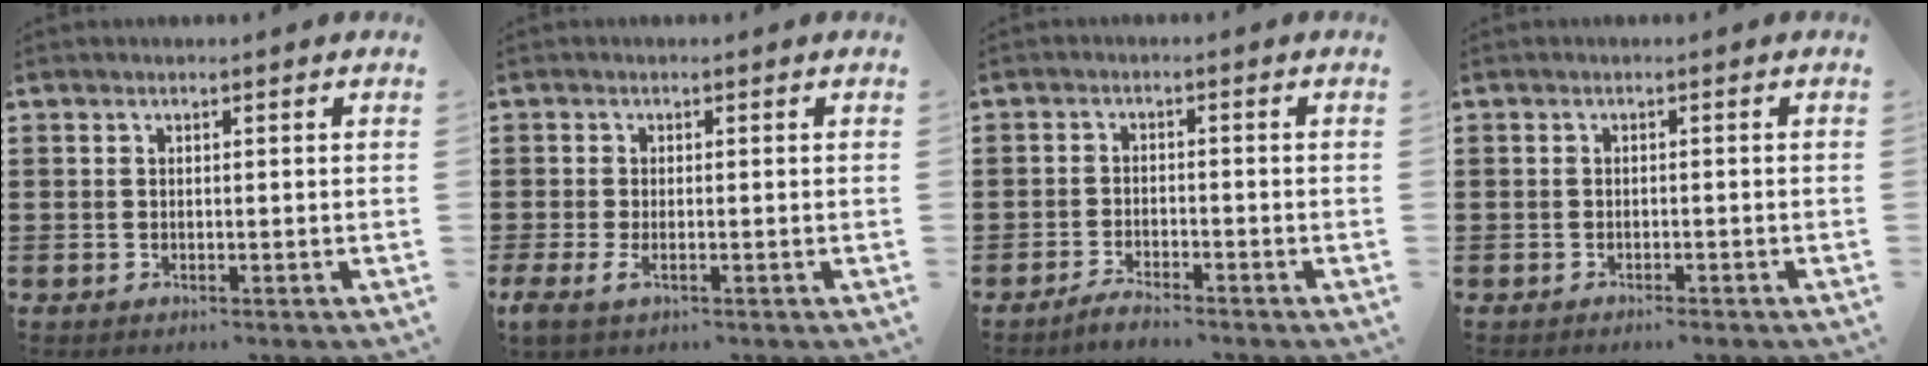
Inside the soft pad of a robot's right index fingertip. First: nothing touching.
{"total": 1.7, "force": [-0.6, 0.5, 1.5], "torque": [-0.042, -0.008, -0.015]}
{"total": 2.3, "force": [-2.2, 0.0, 0.4], "torque": [-0.011, 0.002, -0.043]}
{"total": 0.9, "force": [-0.9, -0.1, 0.2], "torque": [-0.006, -0.003, -0.017]}